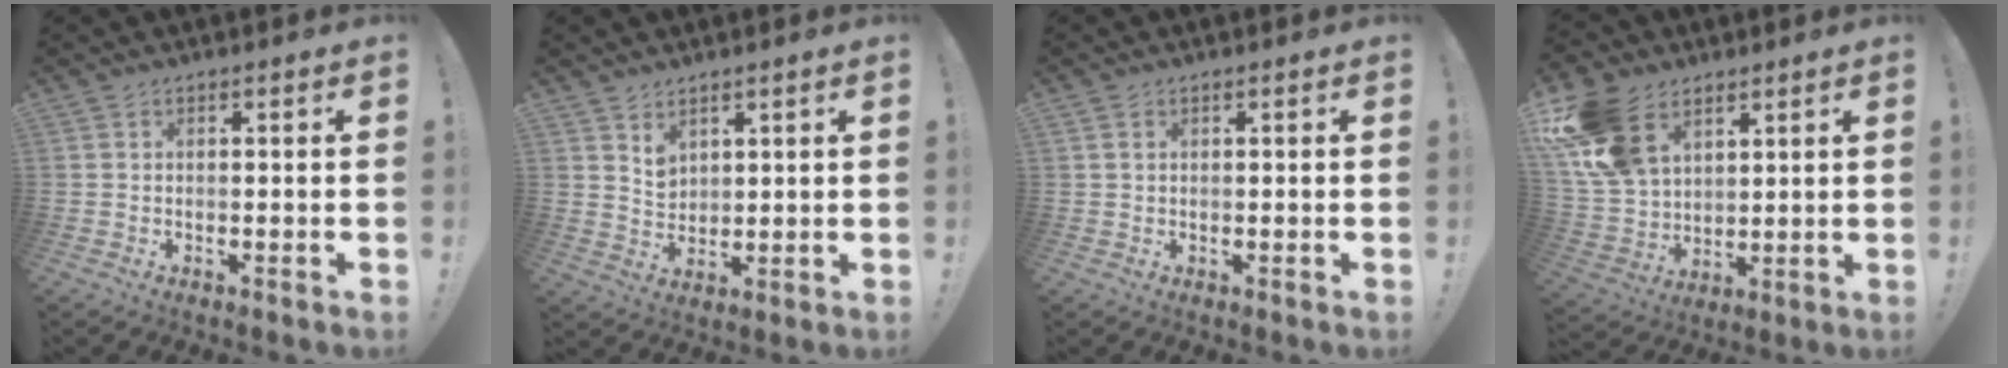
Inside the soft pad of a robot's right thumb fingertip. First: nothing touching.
{"total": 4.7, "force": [3.3, 3.0, 1.3], "torque": [-0.016, -0.026, 0.060]}
{"total": 1.2, "force": [0.6, 0.9, 0.5], "torque": [-0.009, 0.001, 0.011]}
{"total": 17.4, "force": [8.8, 11.8, 9.3], "torque": [-0.191, -0.038, 0.173]}